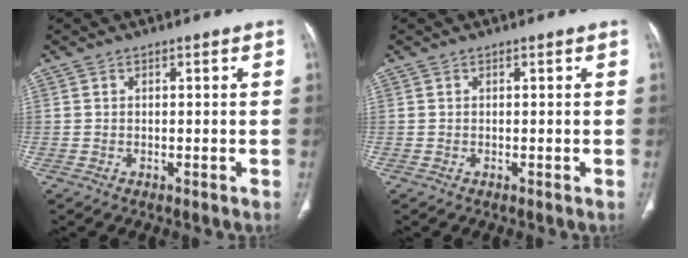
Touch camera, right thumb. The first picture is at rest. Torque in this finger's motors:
{"motor_torque": [0.23, 0.22, -0.03, -0.03, 0.00]}